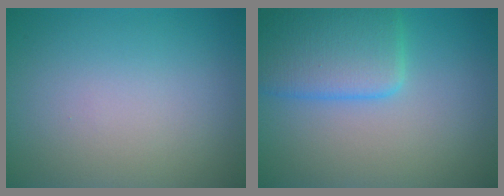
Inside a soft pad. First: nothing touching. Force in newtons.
{"total": 4.8, "press": 4.8, "slide": 0.2}